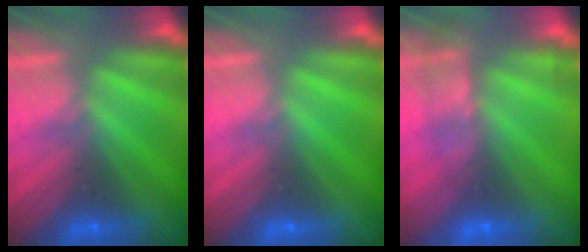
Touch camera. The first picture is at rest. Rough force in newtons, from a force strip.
{"total": 0.0}
{"total": 2.3}